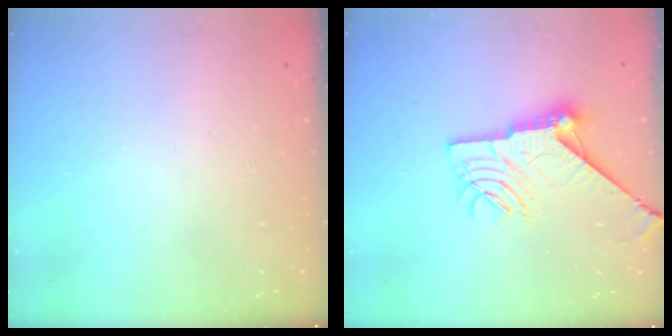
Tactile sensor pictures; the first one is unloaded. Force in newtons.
{"total": 14.0, "press": 13.9, "slide": 0.9}